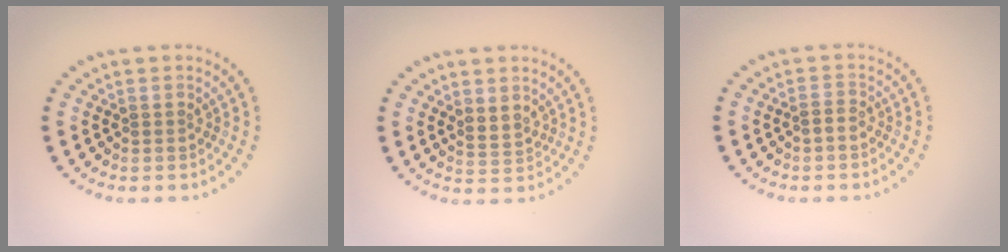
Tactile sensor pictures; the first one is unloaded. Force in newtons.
{"total": 1.8, "press": 1.4, "slide": 1.2}
{"total": 0.8, "press": 0.8, "slide": 0.2}